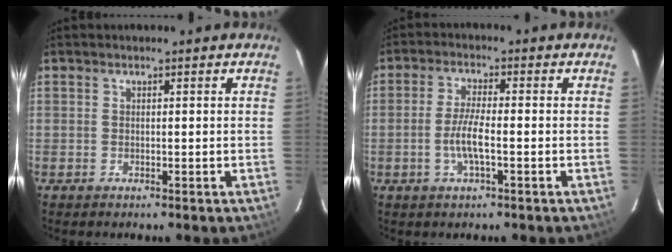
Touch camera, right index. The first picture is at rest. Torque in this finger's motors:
{"motor_torque": [0.65, -0.48, 0.59, 0.13]}